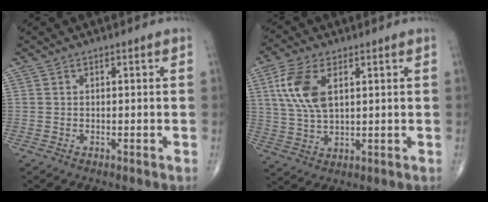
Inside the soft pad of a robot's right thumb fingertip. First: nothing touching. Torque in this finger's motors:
{"motor_torque": [-0.89, 1.13, 0.84, 0.58, 0.20]}